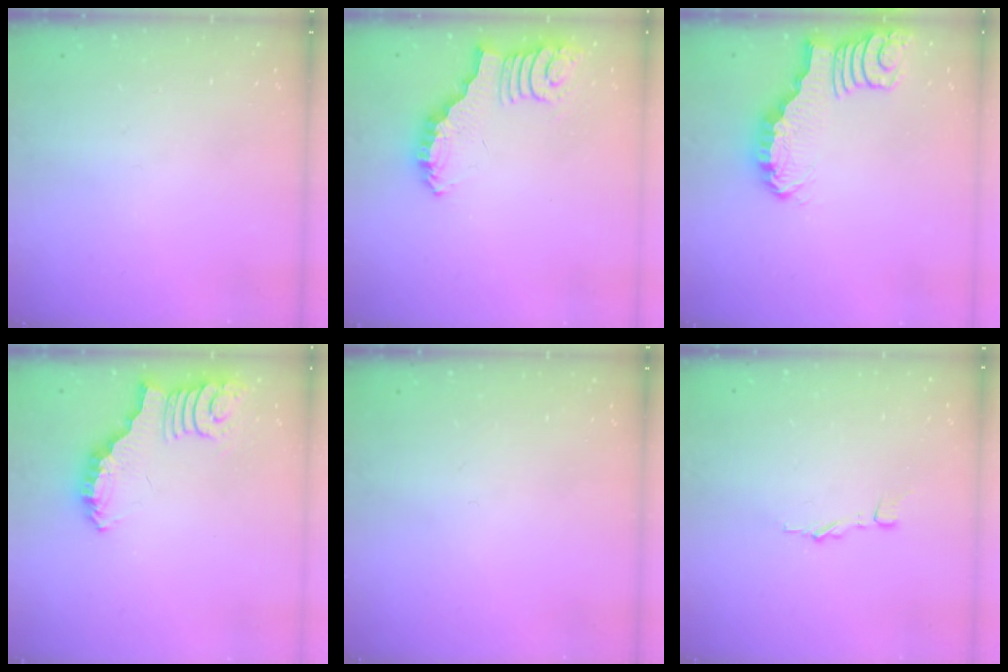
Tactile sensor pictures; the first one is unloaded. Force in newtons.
{"total": 2.5, "press": 2.5, "slide": 0.5}
{"total": 2.6, "press": 2.6, "slide": 0.4}
{"total": 2.4, "press": 2.4, "slide": 0.5}
{"total": 0.0}
{"total": 3.6, "press": 3.6, "slide": 0.4}